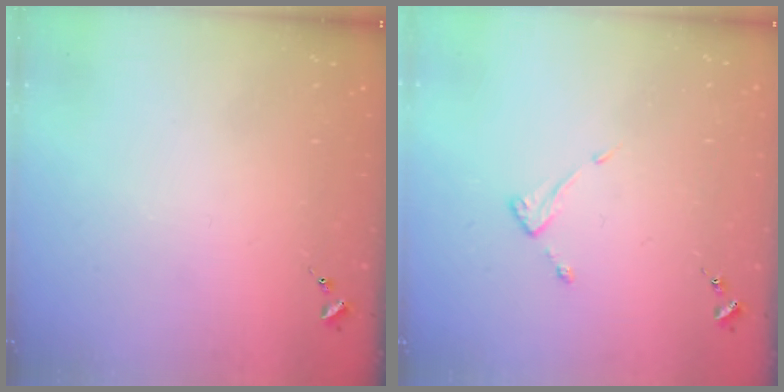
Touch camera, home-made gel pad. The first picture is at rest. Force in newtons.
{"total": 4.1, "press": 4.0, "slide": 0.4}